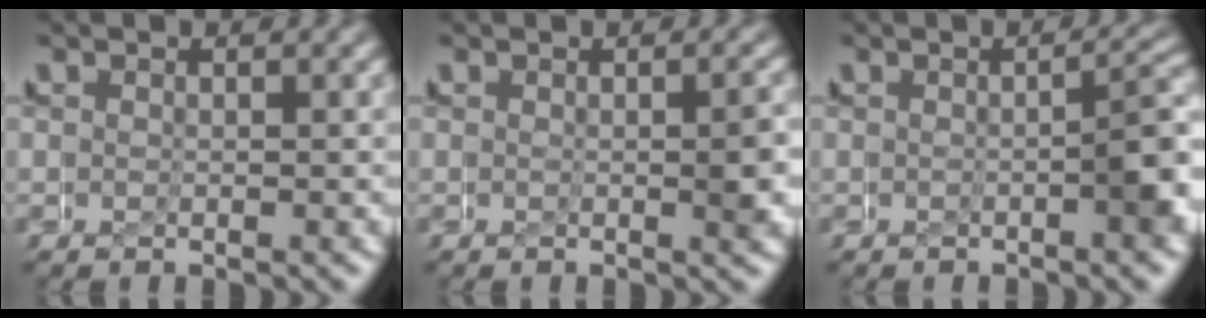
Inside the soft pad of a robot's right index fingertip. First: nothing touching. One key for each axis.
{"total": 1.1, "fx": -0.3, "fy": 0.0, "fz": 1.0, "tx": -0.015, "ty": -0.005, "tz": -0.001}
{"total": 2.9, "fx": -0.8, "fy": 1.0, "fz": 2.6, "tx": -0.027, "ty": 0.007, "tz": -0.018}